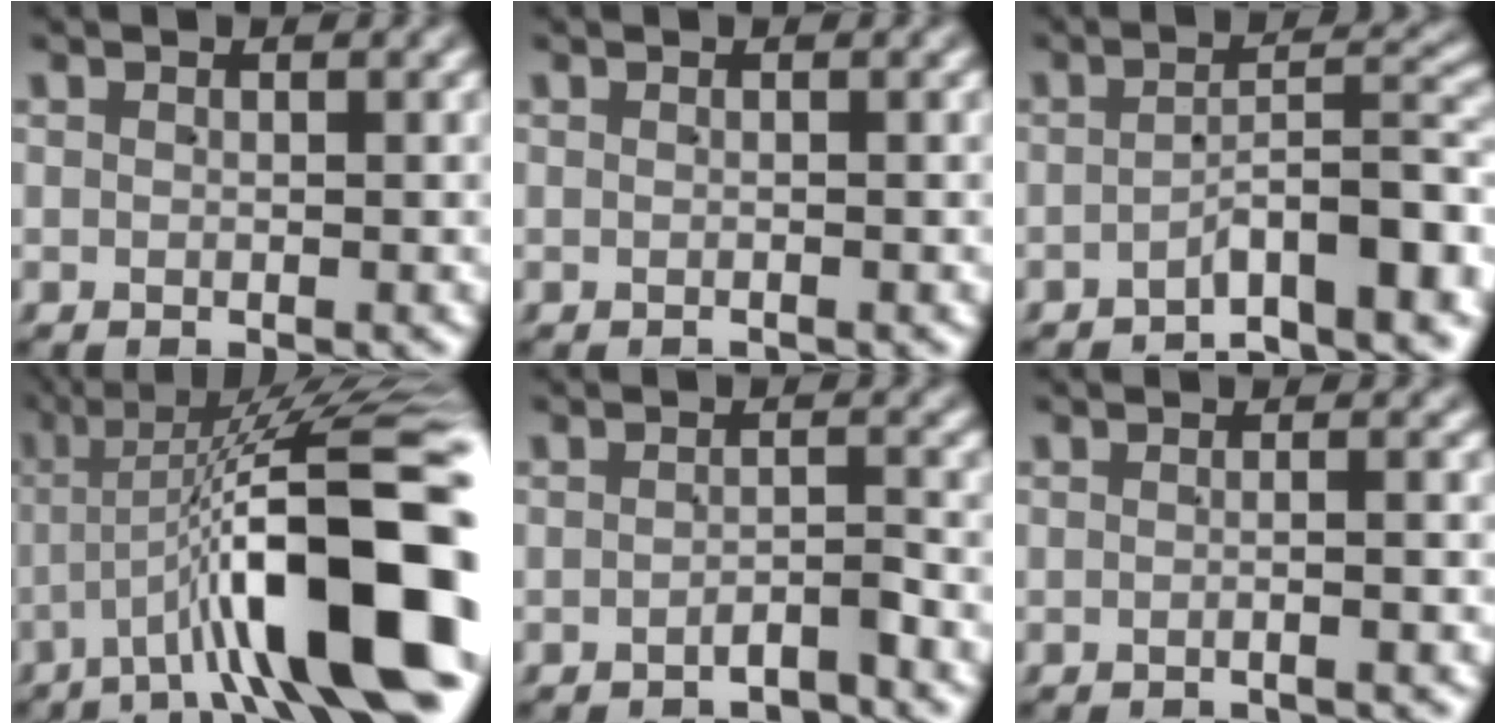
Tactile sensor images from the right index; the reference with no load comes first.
{"total": 0.0}
{"total": 6.1, "force": [-4.1, 1.3, 4.3], "torque": [-0.051, -0.001, -0.062]}
{"total": 15.9, "force": [-2.0, 5.4, 14.9], "torque": [-0.207, 0.001, -0.031]}
{"total": 2.1, "force": [-1.9, 0.4, 0.8], "torque": [-0.001, 0.001, -0.034]}
{"total": 1.0, "force": [-0.7, -0.3, 0.7], "torque": [-0.011, 0.004, -0.015]}